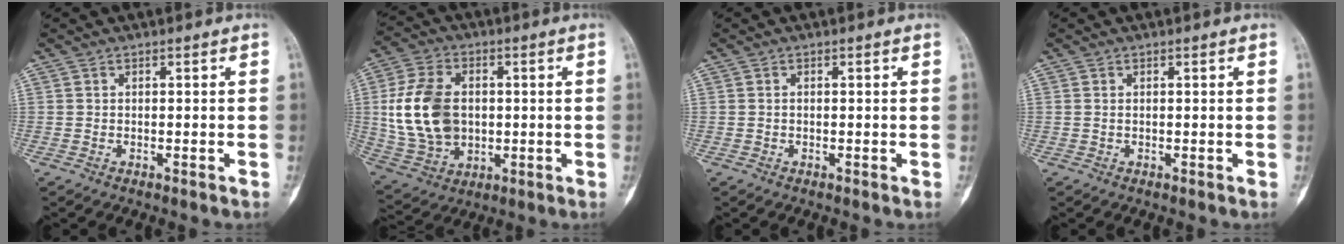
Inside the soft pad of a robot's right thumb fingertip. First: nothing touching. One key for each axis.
{"total": 15.7, "fx": 0.9, "fy": 11.1, "fz": 11.1, "tx": -0.198, "ty": 0.002, "tz": 0.027}
{"total": 0.0}
{"total": 0.0}